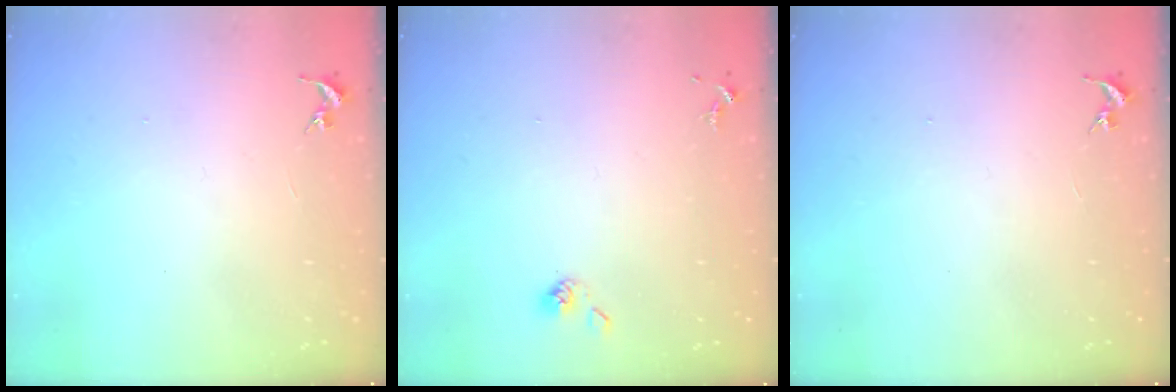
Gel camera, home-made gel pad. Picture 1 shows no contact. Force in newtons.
{"total": 3.9, "press": 3.8, "slide": 0.9}
{"total": 0.0}